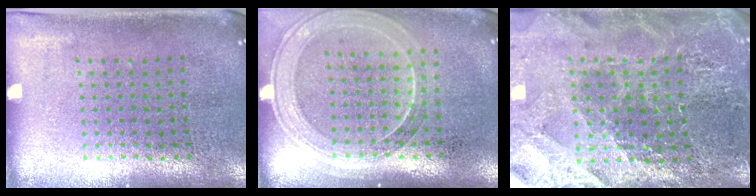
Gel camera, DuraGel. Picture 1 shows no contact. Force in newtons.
{"total": 1.7, "press": 1.5, "slide": 0.7}
{"total": 3.5, "press": 3.4, "slide": 0.8}